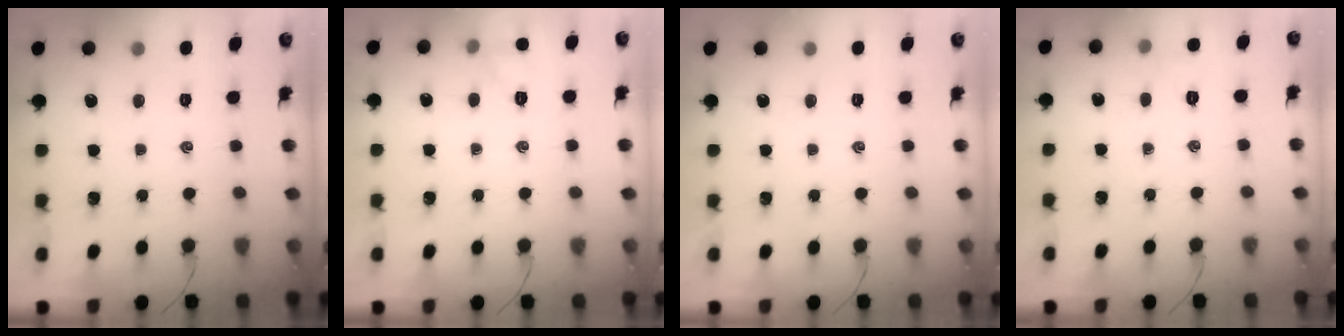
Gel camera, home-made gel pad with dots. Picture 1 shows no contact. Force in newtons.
{"total": 6.4, "press": 6.1, "slide": 1.9}
{"total": 0.0}
{"total": 4.8, "press": 4.6, "slide": 1.0}